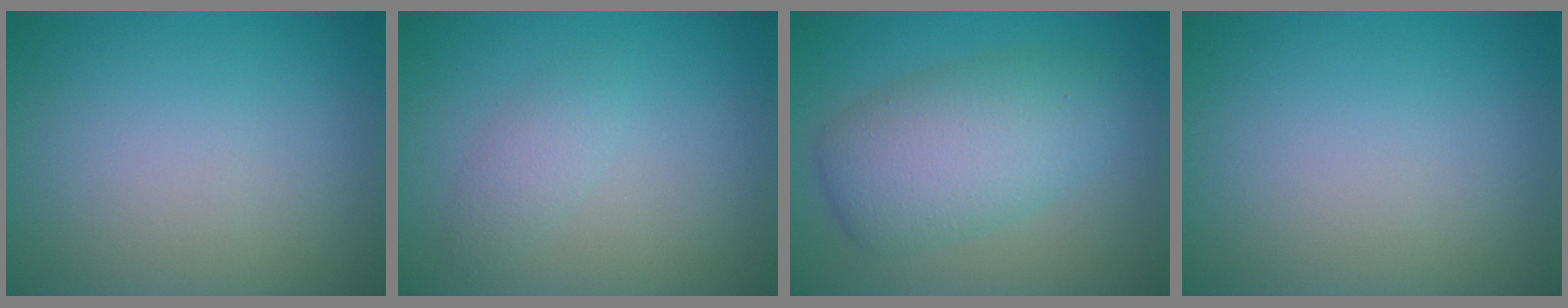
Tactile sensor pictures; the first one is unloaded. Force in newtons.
{"total": 1.6, "press": 1.6, "slide": 0.1}
{"total": 6.1, "press": 6.1, "slide": 0.2}
{"total": 0.0}